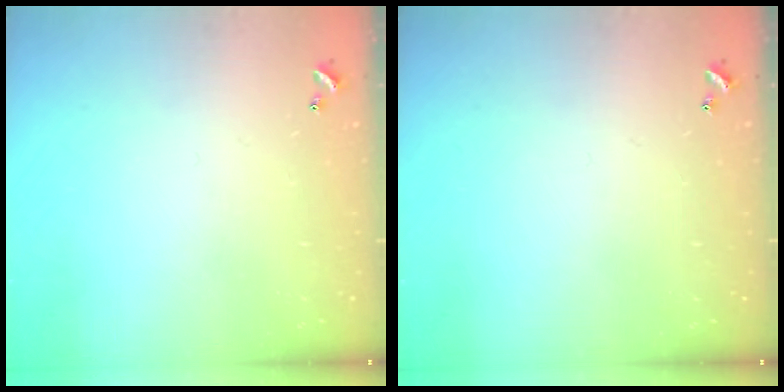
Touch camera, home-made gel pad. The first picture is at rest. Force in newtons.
{"total": 0.0}